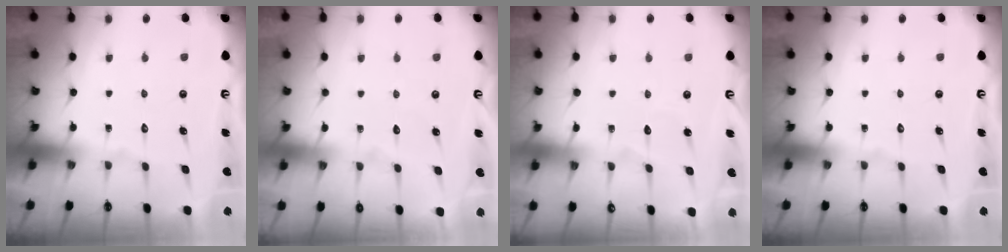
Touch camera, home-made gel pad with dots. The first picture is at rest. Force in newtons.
{"total": 3.0, "press": 3.0, "slide": 0.3}
{"total": 3.5, "press": 3.5, "slide": 0.4}
{"total": 0.0}